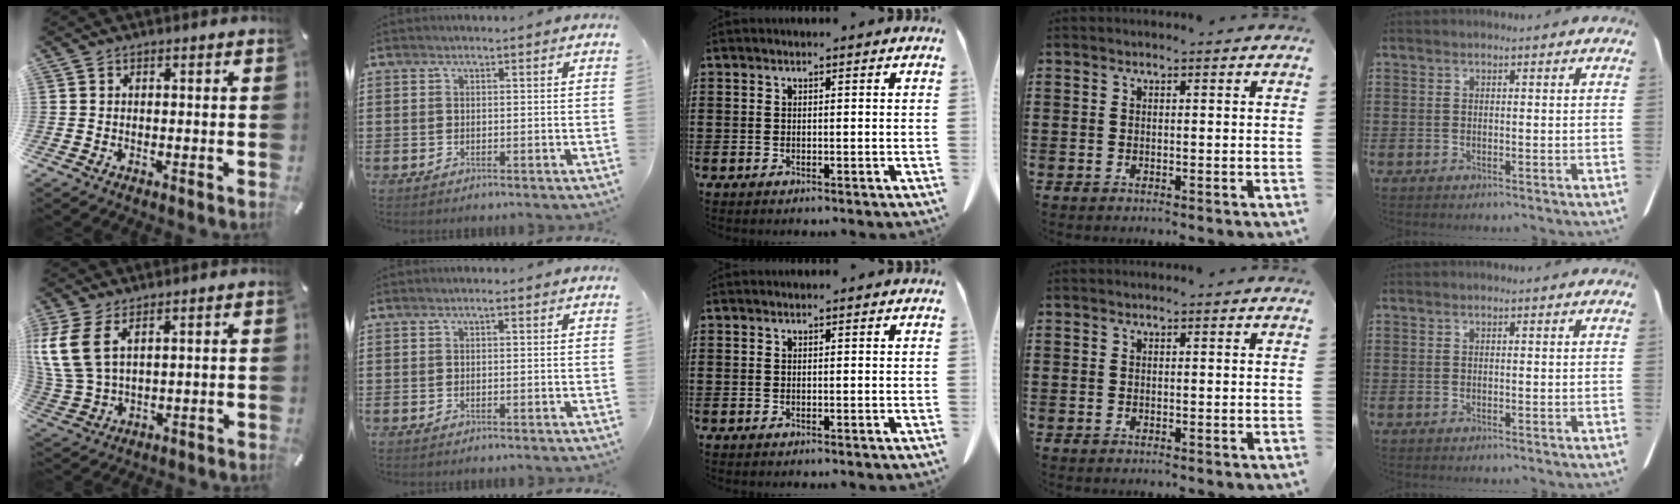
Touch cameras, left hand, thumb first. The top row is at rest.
{"thumb": {"total": 9.5, "force": [4.8, 5.2, 6.4], "torque": [-0.164, -0.016, 0.088]}, "index": {"total": 0.9, "force": [0.6, 0.1, 0.7], "torque": [-0.015, 0.002, 0.011]}}